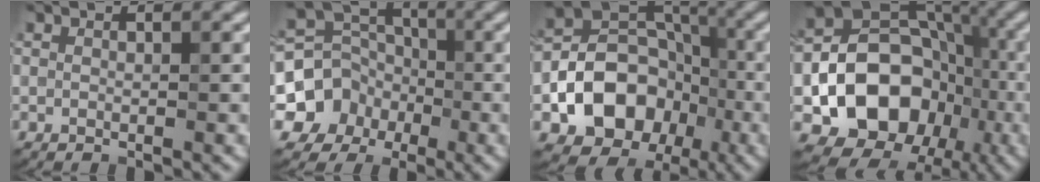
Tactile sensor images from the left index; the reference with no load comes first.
{"total": 7.0, "force": [-2.6, 6.3, 1.6], "torque": [-0.013, 0.004, -0.074]}
{"total": 10.3, "force": [-3.2, 7.9, 5.7], "torque": [-0.075, -0.001, -0.060]}
{"total": 12.8, "force": [-3.5, 10.0, 7.2], "torque": [-0.107, -0.001, -0.066]}